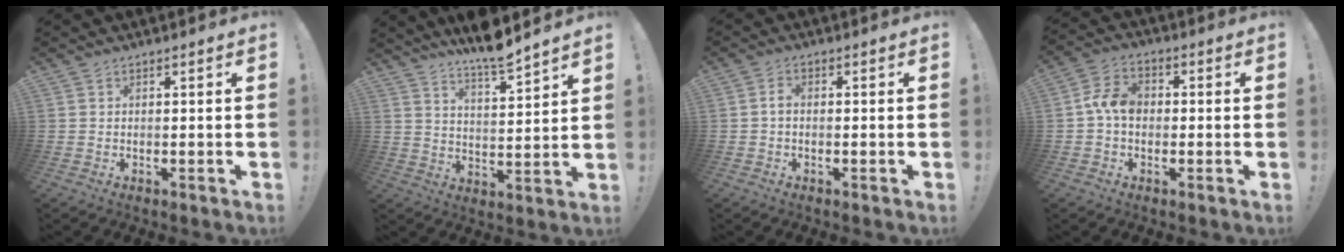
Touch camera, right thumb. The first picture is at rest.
{"total": 9.2, "force": [8.2, 0.5, 4.2], "torque": [-0.074, -0.061, 0.142]}
{"total": 1.9, "force": [-0.5, 1.0, 1.5], "torque": [-0.031, 0.009, -0.008]}
{"total": 8.1, "force": [-0.5, 5.8, 5.7], "torque": [-0.105, 0.019, -0.006]}